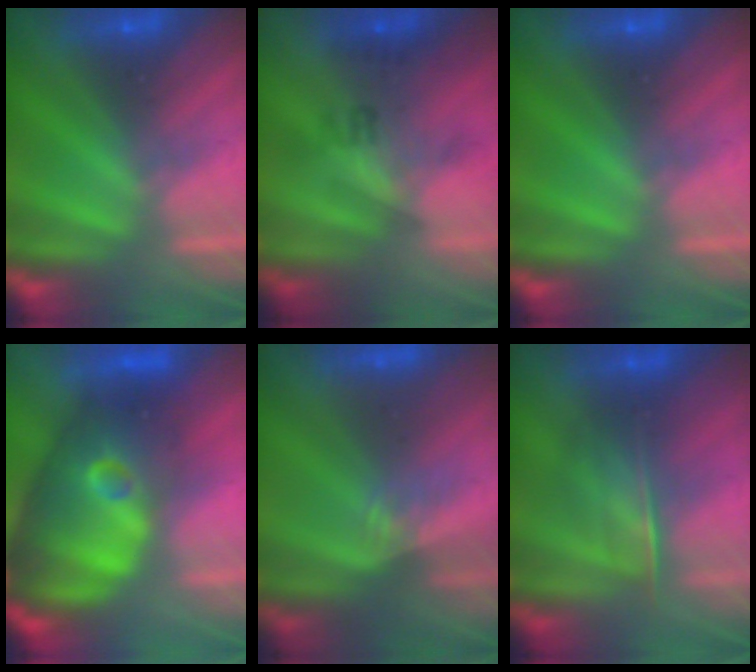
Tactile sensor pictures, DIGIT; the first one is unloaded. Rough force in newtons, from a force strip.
{"total": 2.3}
{"total": 0.0}
{"total": 10.2}
{"total": 3.0}
{"total": 2.1}